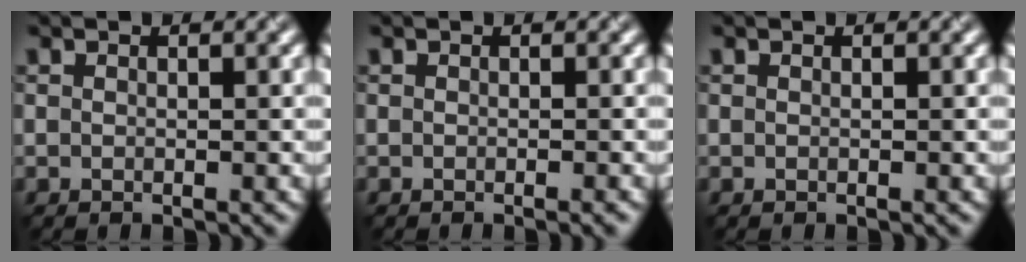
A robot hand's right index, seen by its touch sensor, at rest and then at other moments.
{"total": 1.1, "force": [-0.4, 0.4, 0.9], "torque": [-0.003, 0.003, -0.009]}
{"total": 0.0}